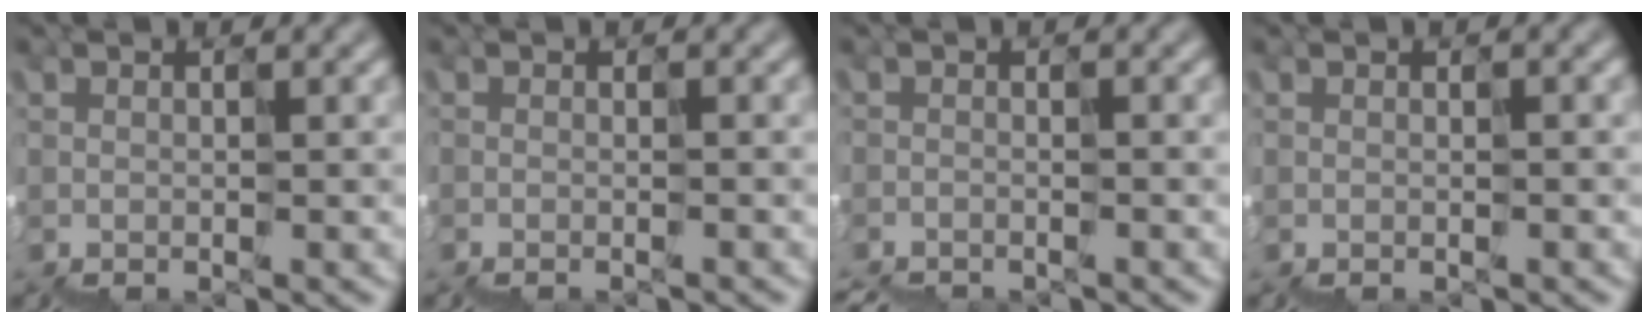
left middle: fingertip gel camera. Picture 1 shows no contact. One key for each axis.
{"total": 1.0, "fx": -1.0, "fy": 0.1, "fz": 0.1, "tx": 0.009, "ty": -0.008, "tz": -0.008}
{"total": 2.4, "fx": -2.4, "fy": 0.2, "fz": 0.0, "tx": 0.001, "ty": -0.009, "tz": -0.021}
{"total": 0.5, "fx": -0.4, "fy": 0.2, "fz": 0.3, "tx": 0.000, "ty": 0.001, "tz": 0.001}